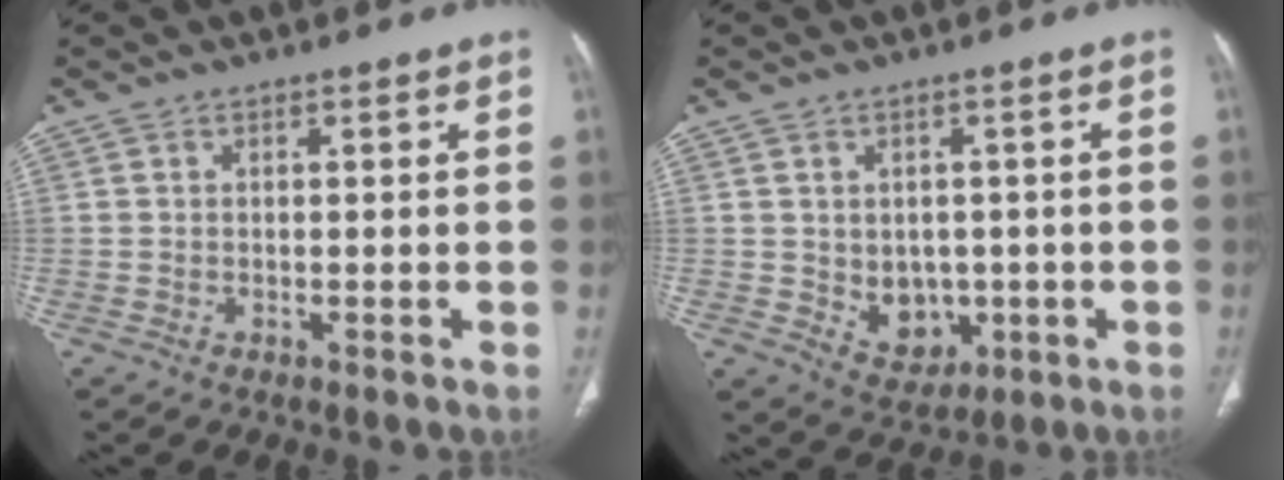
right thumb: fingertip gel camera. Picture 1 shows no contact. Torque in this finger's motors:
{"motor_torque": [-0.39, 0.43, -0.21, 0.19, 0.08]}